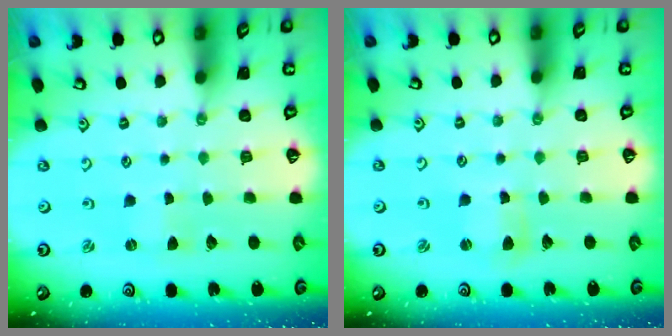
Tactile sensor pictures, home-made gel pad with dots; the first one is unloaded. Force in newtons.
{"total": 2.4, "press": 2.4, "slide": 0.2}